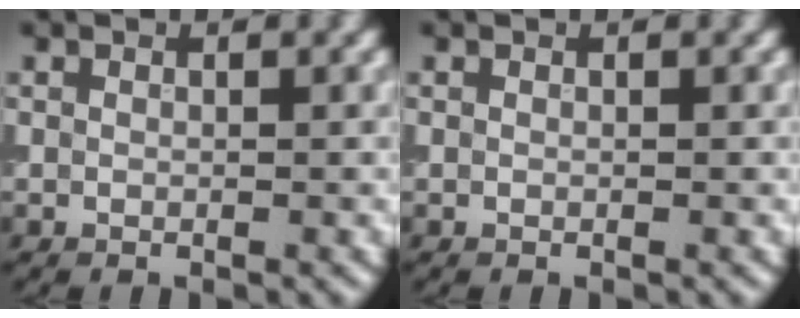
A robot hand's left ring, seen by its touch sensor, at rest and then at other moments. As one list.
[{"total": 0.0}]